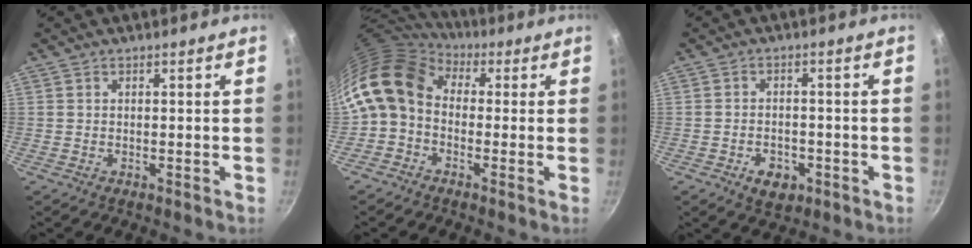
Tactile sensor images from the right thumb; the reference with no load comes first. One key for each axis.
{"total": 11.6, "fx": 0.4, "fy": 8.9, "fz": 7.3, "tx": -0.127, "ty": 0.027, "tz": -0.017}
{"total": 5.4, "fx": -2.4, "fy": 3.6, "fz": 3.2, "tx": -0.039, "ty": 0.013, "tz": -0.031}